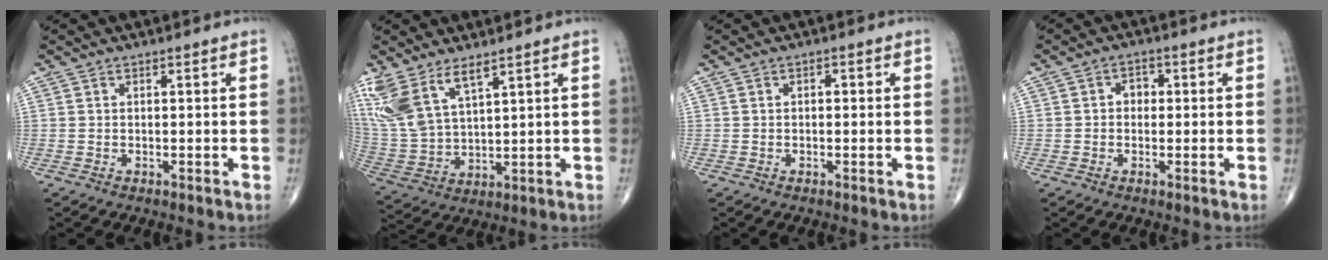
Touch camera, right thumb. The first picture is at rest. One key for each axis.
{"total": 12.0, "fx": 7.6, "fy": 4.9, "fz": 7.9, "tx": -0.172, "ty": -0.025, "tz": 0.172}
{"total": 1.0, "fx": 0.1, "fy": 0.6, "fz": 0.8, "tx": -0.007, "ty": 0.002, "tz": -0.001}
{"total": 2.8, "fx": 0.1, "fy": 2.3, "fz": 1.7, "tx": -0.011, "ty": 0.011, "tz": -0.005}